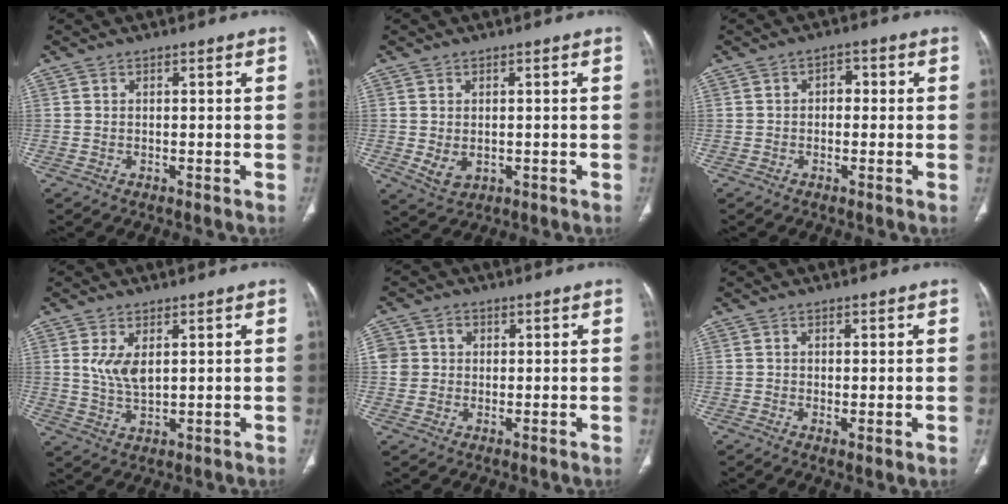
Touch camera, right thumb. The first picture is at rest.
{"total": 3.6, "force": [-0.3, 2.6, 2.5], "torque": [-0.040, -0.004, 0.009]}
{"total": 2.6, "force": [0.0, 1.9, 1.8], "torque": [-0.011, 0.010, -0.008]}
{"total": 5.1, "force": [1.5, 2.5, 4.2], "torque": [-0.079, -0.013, 0.039]}
{"total": 5.1, "force": [0.8, 4.9, 1.2], "torque": [-0.005, 0.009, 0.017]}
{"total": 2.0, "force": [-0.3, 0.5, 1.9], "torque": [-0.041, -0.009, -0.005]}